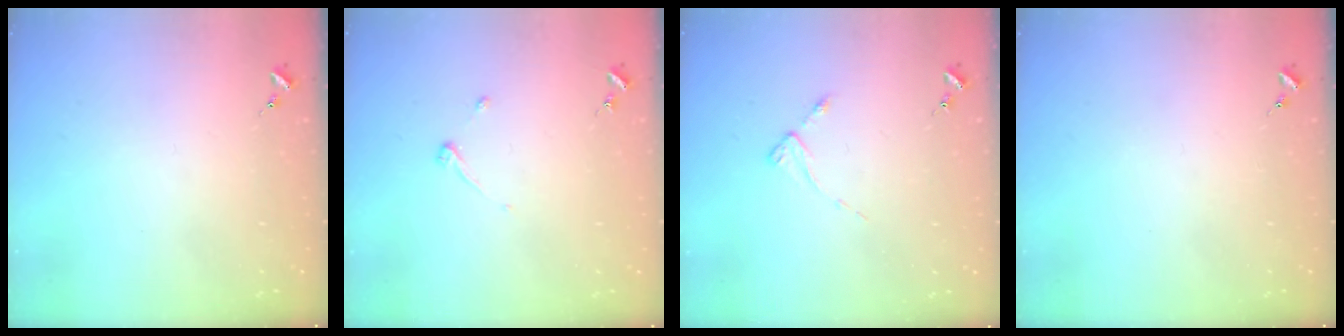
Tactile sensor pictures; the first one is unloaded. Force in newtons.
{"total": 3.3, "press": 3.3, "slide": 0.4}
{"total": 2.8, "press": 2.8, "slide": 0.3}
{"total": 0.0}